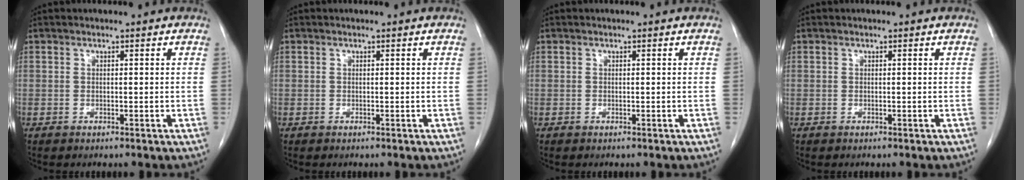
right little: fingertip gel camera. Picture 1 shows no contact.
{"total": 0.0}
{"total": 0.0}
{"total": 0.0}